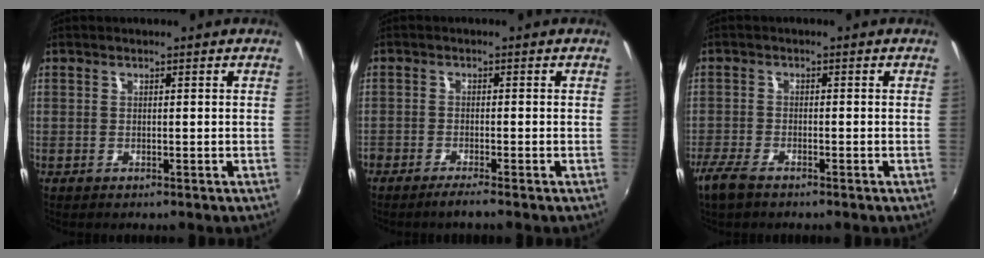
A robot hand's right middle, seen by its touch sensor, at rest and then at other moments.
{"total": 2.3, "force": [-2.0, -0.2, 1.2], "torque": [-0.037, -0.004, -0.041]}
{"total": 4.7, "force": [-3.6, 1.5, 2.6], "torque": [-0.075, -0.012, -0.074]}